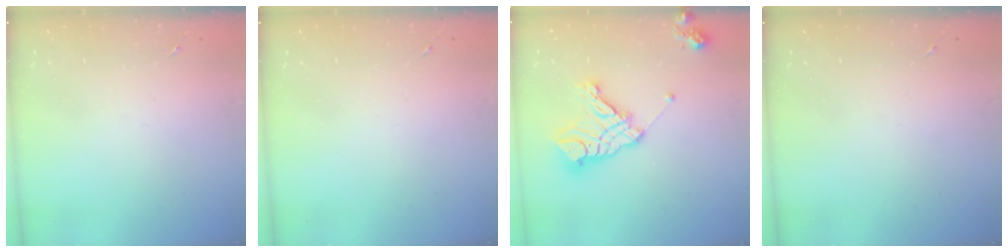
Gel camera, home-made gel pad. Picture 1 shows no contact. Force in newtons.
{"total": 0.0}
{"total": 16.6, "press": 16.5, "slide": 2.1}
{"total": 0.0}